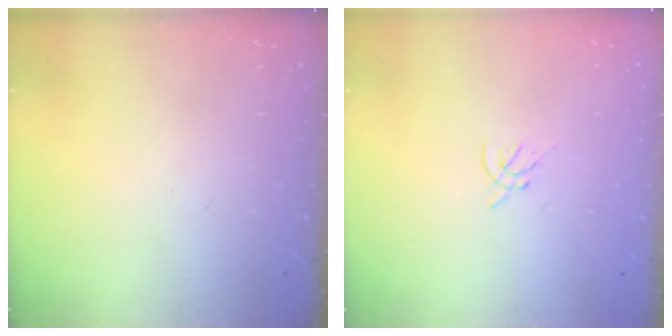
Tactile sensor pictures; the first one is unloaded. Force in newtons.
{"total": 1.4, "press": 1.3, "slide": 0.5}